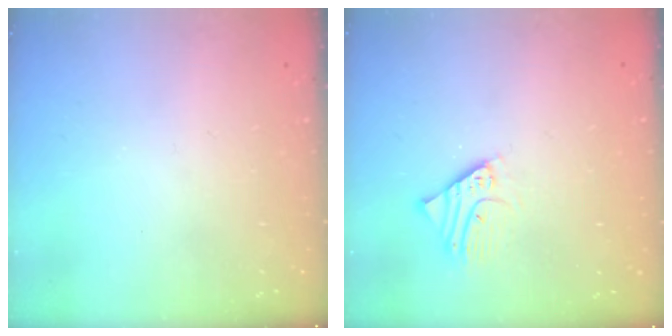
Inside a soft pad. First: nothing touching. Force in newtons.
{"total": 2.9, "press": 2.9, "slide": 0.3}